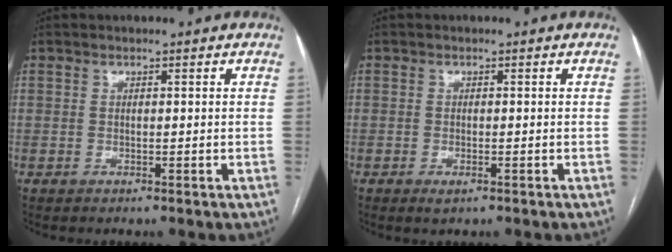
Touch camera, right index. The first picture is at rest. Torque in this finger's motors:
{"motor_torque": [0.27, -0.09, 0.03, 0.01]}